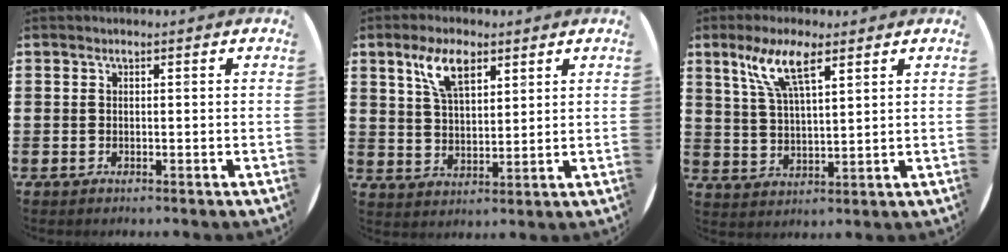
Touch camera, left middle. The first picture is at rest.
{"total": 6.9, "force": [4.1, 3.1, 4.6], "torque": [-0.093, 0.008, 0.072]}
{"total": 7.4, "force": [4.9, 1.9, 5.3], "torque": [-0.117, 0.001, 0.084]}